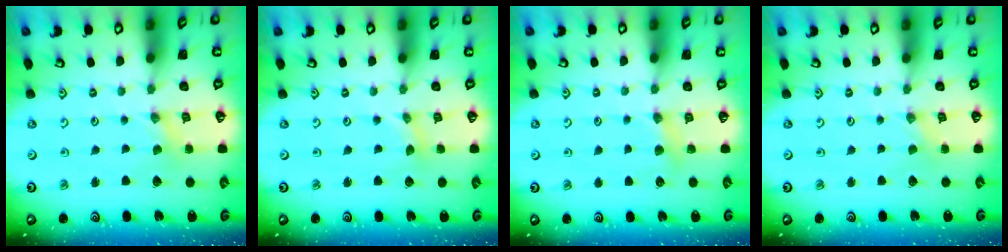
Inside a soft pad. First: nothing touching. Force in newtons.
{"total": 0.9, "press": 0.9, "slide": 0.2}
{"total": 5.4, "press": 5.4, "slide": 0.5}
{"total": 0.0}